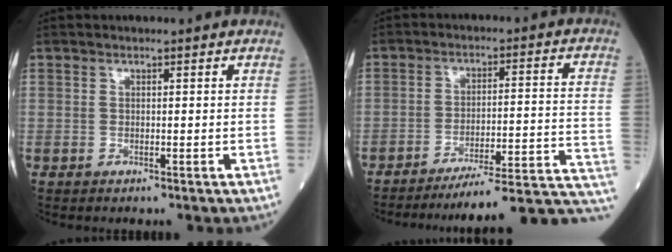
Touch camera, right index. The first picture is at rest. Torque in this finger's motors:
{"motor_torque": [0.00, -2.14, 0.27, 0.12]}